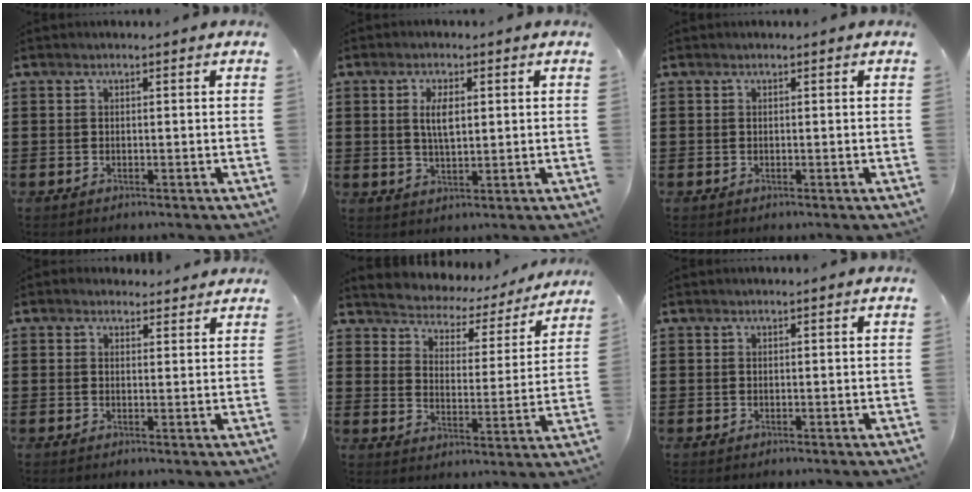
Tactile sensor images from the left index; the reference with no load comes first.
{"total": 4.2, "force": [1.1, 1.6, 3.7], "torque": [-0.070, 0.005, 0.016]}
{"total": 0.0}
{"total": 1.9, "force": [1.8, 0.7, 0.1], "torque": [-0.009, 0.002, 0.034]}
{"total": 2.9, "force": [2.8, 0.7, -0.4], "torque": [-0.017, -0.031, 0.037]}
{"total": 0.0}